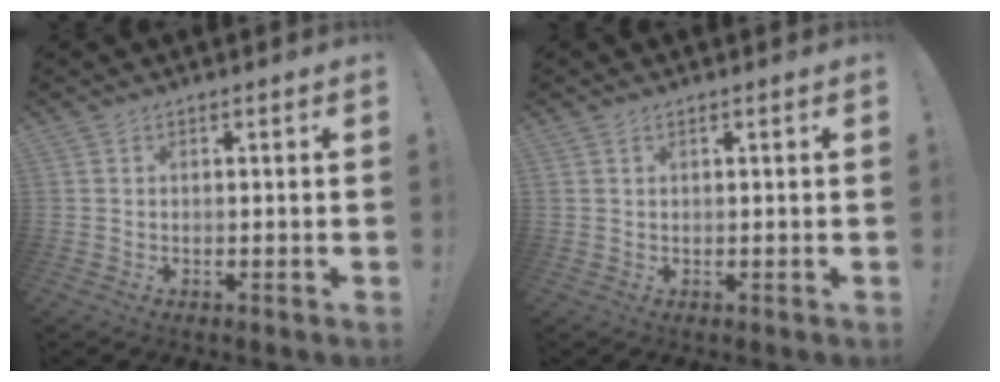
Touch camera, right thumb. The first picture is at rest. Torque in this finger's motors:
{"motor_torque": [-0.04, -0.13, 0.24, -0.03, 0.04]}